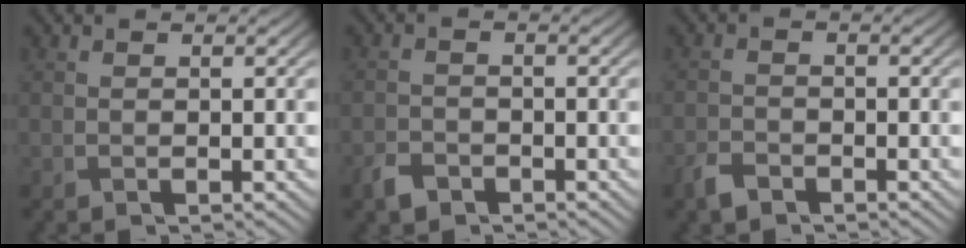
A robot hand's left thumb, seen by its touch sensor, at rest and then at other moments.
{"total": 2.2, "force": [-1.7, 1.3, 0.8], "torque": [-0.017, 0.000, -0.043]}
{"total": 2.2, "force": [-1.8, 1.1, 0.9], "torque": [-0.022, 0.000, -0.045]}